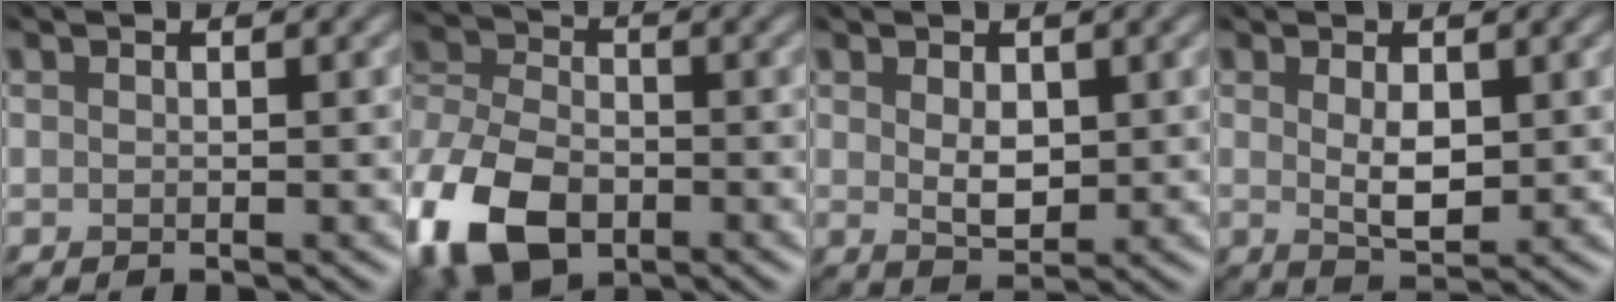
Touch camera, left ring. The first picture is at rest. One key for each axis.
{"total": 10.1, "fx": -5.3, "fy": 6.3, "fz": 5.9, "tx": -0.155, "ty": -0.029, "tz": -0.104}
{"total": 2.5, "fx": 0.3, "fy": 1.4, "fz": 2.0, "tx": -0.048, "ty": -0.013, "tz": 0.012}
{"total": 2.9, "fx": 0.1, "fy": 1.2, "fz": 2.6, "tx": -0.057, "ty": -0.016, "tz": 0.007}